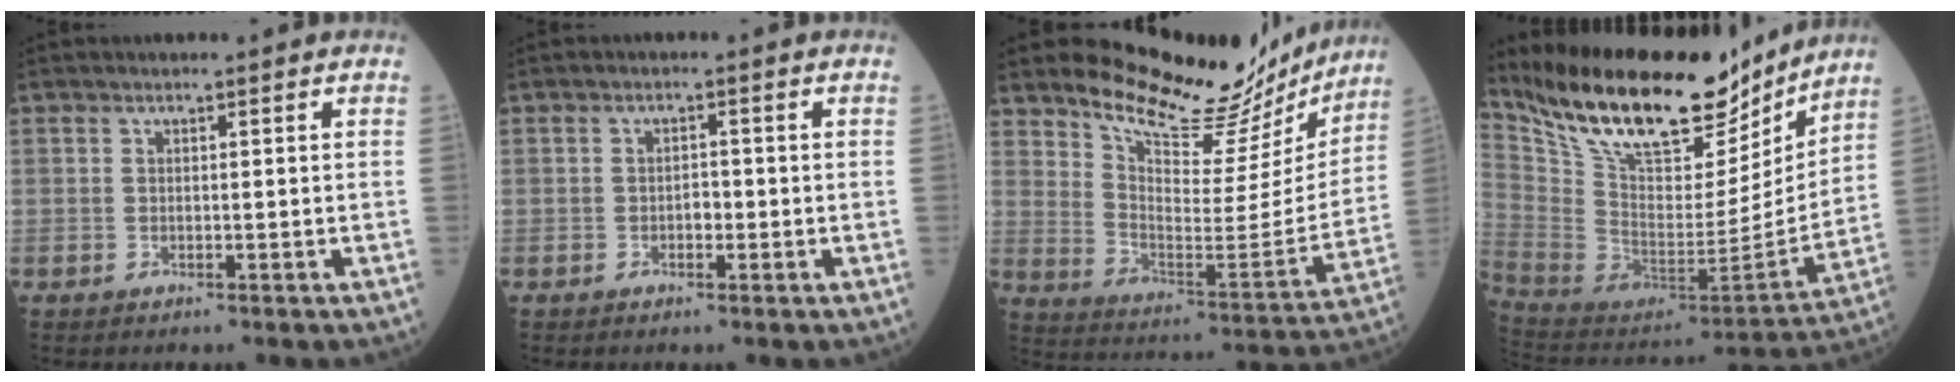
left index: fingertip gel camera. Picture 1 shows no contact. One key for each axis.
{"total": 1.5, "fx": -0.7, "fy": 0.9, "fz": 1.0, "tx": -0.012, "ty": 0.003, "tz": -0.014}
{"total": 20.1, "fx": 18.4, "fy": 5.3, "fz": 6.2, "tx": -0.091, "ty": -0.055, "tz": 0.255}
{"total": 24.5, "fx": 20.0, "fy": 7.7, "fz": 12.0, "tx": -0.216, "ty": -0.018, "tz": 0.332}